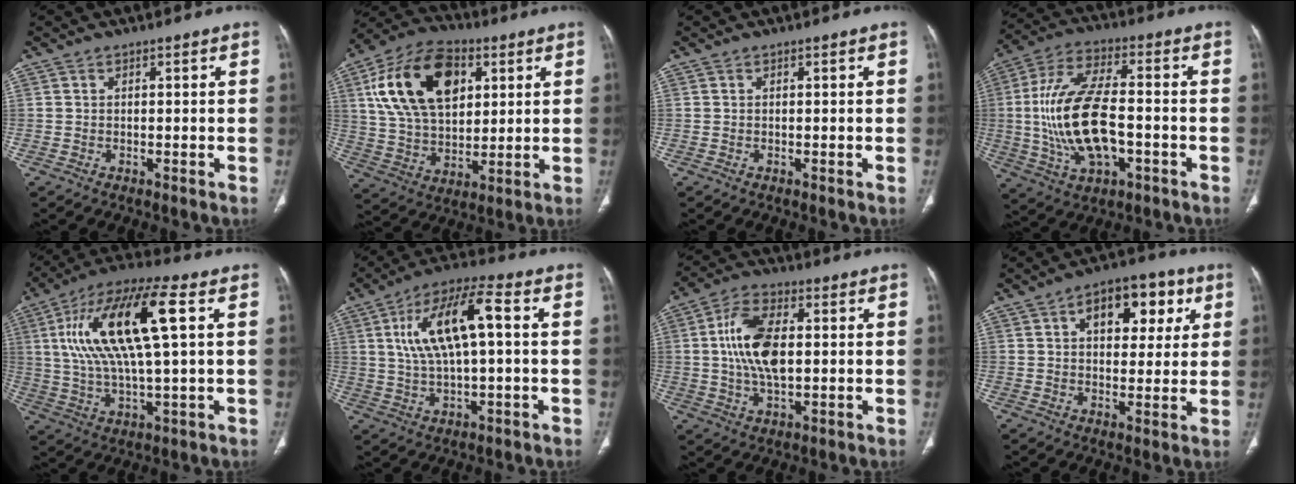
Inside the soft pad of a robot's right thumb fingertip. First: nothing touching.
{"total": 21.0, "force": [6.9, 13.0, 15.0], "torque": [-0.248, -0.007, 0.123]}
{"total": 0.0}
{"total": 18.3, "force": [-2.5, 8.8, 15.8], "torque": [-0.316, 0.020, -0.038]}
{"total": 19.7, "force": [4.7, 5.5, 18.3], "torque": [-0.370, 0.014, 0.083]}
{"total": 14.4, "force": [2.6, 5.0, 13.2], "torque": [-0.255, 0.023, 0.046]}
{"total": 12.3, "force": [1.1, 6.4, 10.4], "torque": [-0.200, 0.007, 0.021]}
{"total": 13.1, "force": [4.8, 7.6, 9.5], "torque": [-0.089, 0.005, 0.067]}